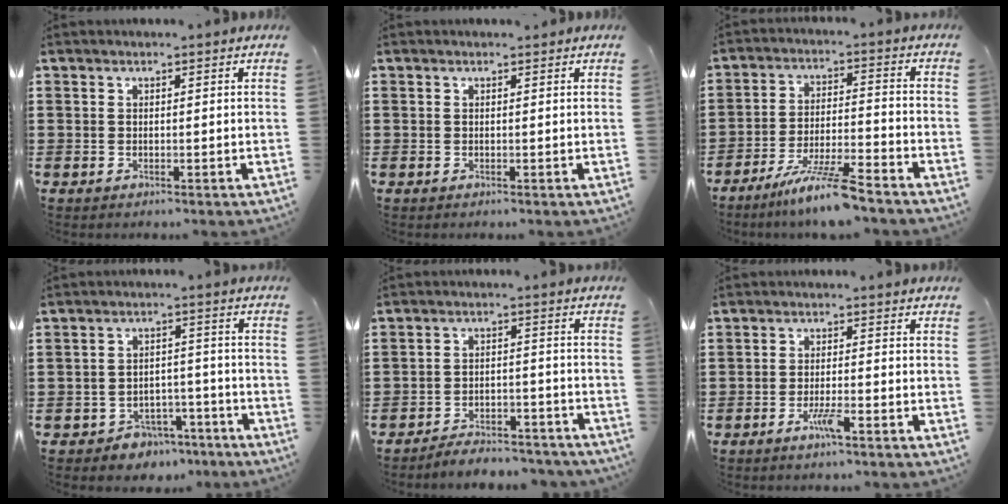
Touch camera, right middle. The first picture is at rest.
{"total": 0.0}
{"total": 8.0, "force": [-6.5, 0.1, 4.8], "torque": [-0.099, -0.012, -0.124]}
{"total": 3.9, "force": [-3.6, 1.3, 0.4], "torque": [-0.012, 0.011, -0.075]}
{"total": 4.1, "force": [-4.1, 0.3, 0.4], "torque": [-0.011, 0.006, -0.086]}
{"total": 3.3, "force": [-1.9, 0.3, 2.7], "torque": [-0.052, -0.002, -0.035]}